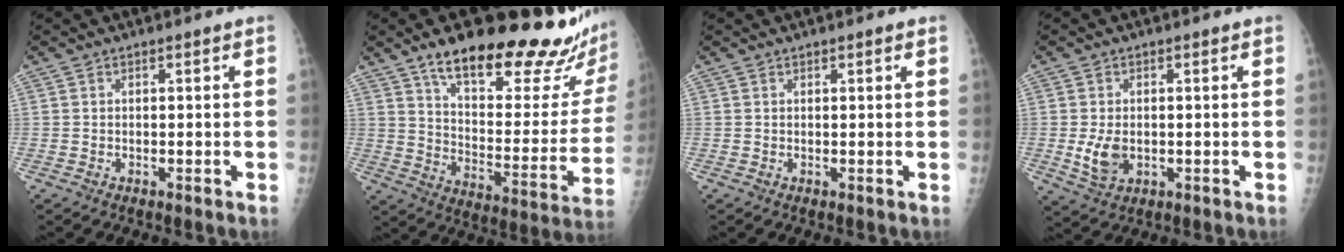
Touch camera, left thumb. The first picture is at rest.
{"total": 27.7, "force": [19.9, 7.5, 17.8], "torque": [-0.214, -0.091, 0.289]}
{"total": 0.8, "force": [0.5, 0.2, 0.6], "torque": [-0.006, 0.000, 0.007]}
{"total": 5.0, "force": [-0.5, 3.4, 3.6], "torque": [-0.062, -0.009, 0.001]}